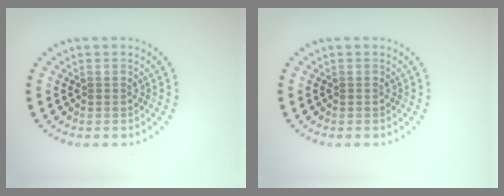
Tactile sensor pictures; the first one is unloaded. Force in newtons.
{"total": 0.0}